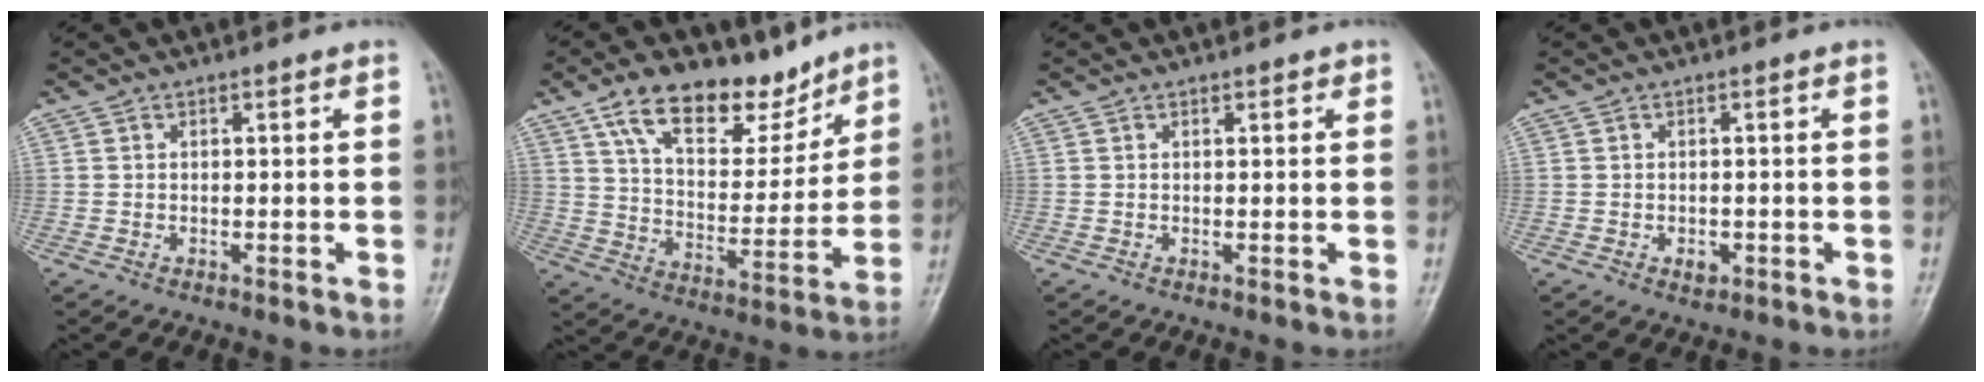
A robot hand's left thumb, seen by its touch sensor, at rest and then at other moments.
{"total": 16.7, "force": [11.4, 8.4, 8.9], "torque": [-0.098, -0.058, 0.199]}
{"total": 0.8, "force": [0.5, 0.4, 0.4], "torque": [-0.003, -0.002, 0.005]}
{"total": 2.0, "force": [-0.7, 1.4, 1.2], "torque": [-0.011, 0.002, -0.006]}